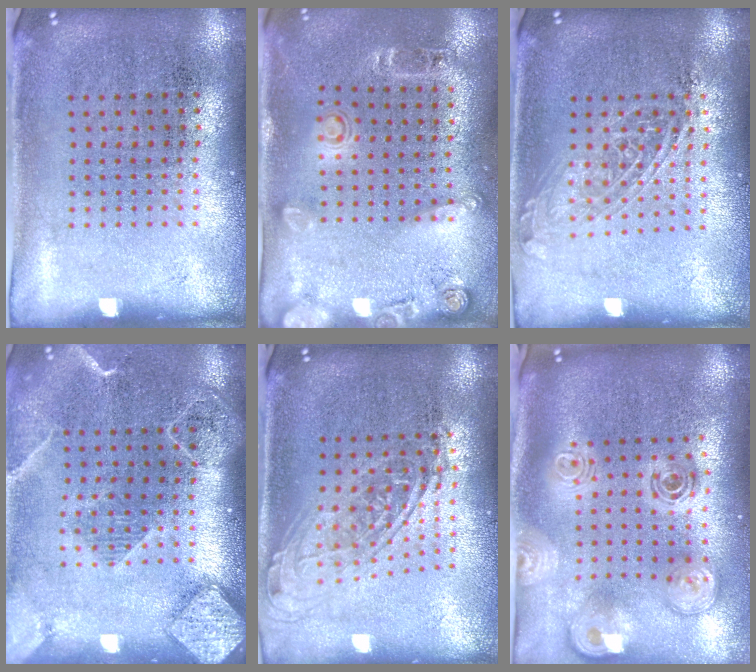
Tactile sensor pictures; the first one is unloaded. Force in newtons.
{"total": 1.7, "press": 1.2, "slide": 1.2}
{"total": 1.6, "press": 1.3, "slide": 0.9}
{"total": 2.0, "press": 1.8, "slide": 0.8}
{"total": 1.8, "press": 1.4, "slide": 1.2}
{"total": 2.8, "press": 2.1, "slide": 1.9}